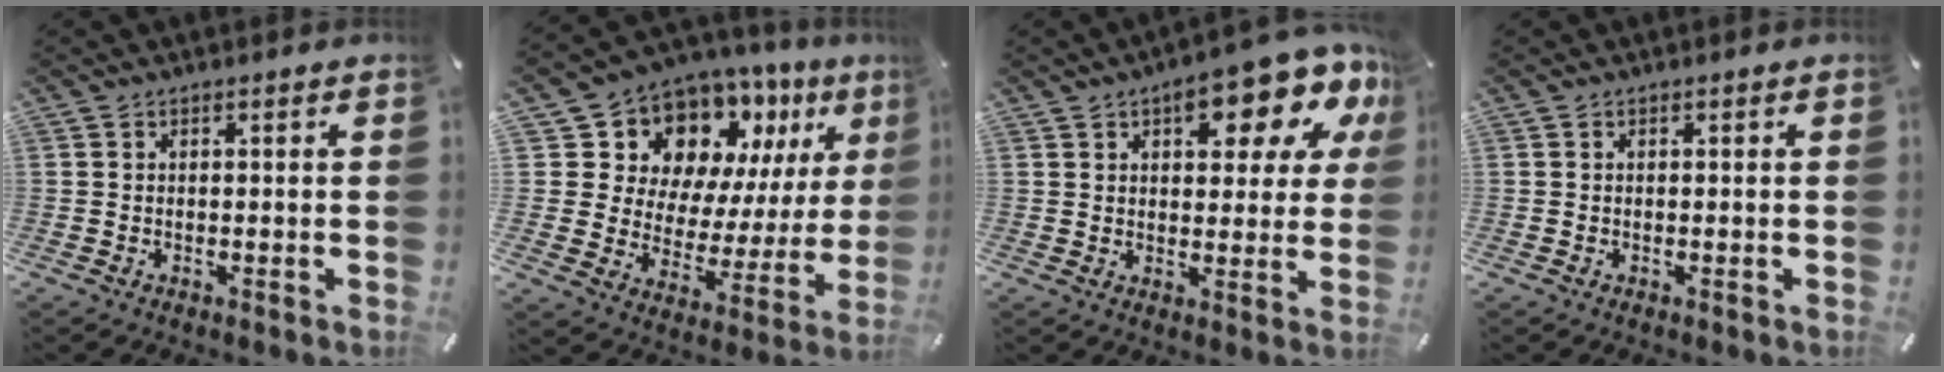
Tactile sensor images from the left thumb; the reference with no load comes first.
{"total": 11.7, "force": [9.0, 7.3, 2.1], "torque": [-0.045, -0.100, 0.160]}
{"total": 16.1, "force": [8.7, 7.0, 11.6], "torque": [-0.147, -0.048, 0.141]}
{"total": 0.0}